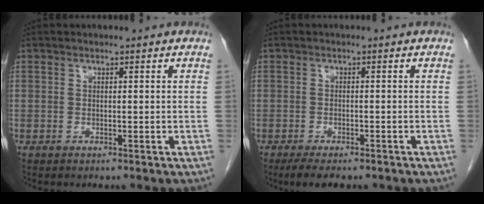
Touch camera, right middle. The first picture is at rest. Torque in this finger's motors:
{"motor_torque": [0.77, -0.61, 0.07, 0.02]}